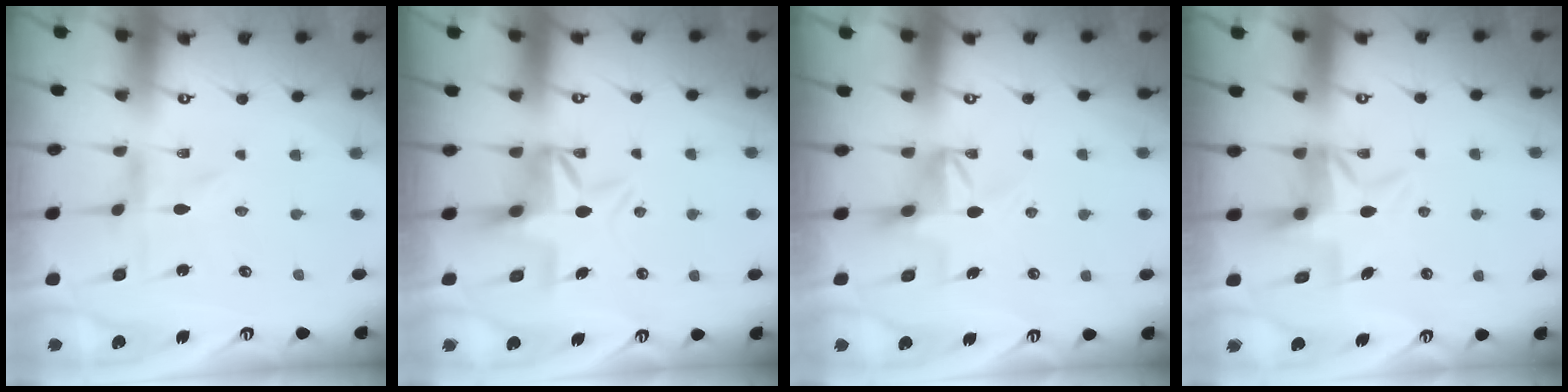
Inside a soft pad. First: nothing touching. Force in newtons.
{"total": 6.7, "press": 6.7, "slide": 0.6}
{"total": 5.5, "press": 5.5, "slide": 0.3}
{"total": 4.6, "press": 4.6, "slide": 0.7}